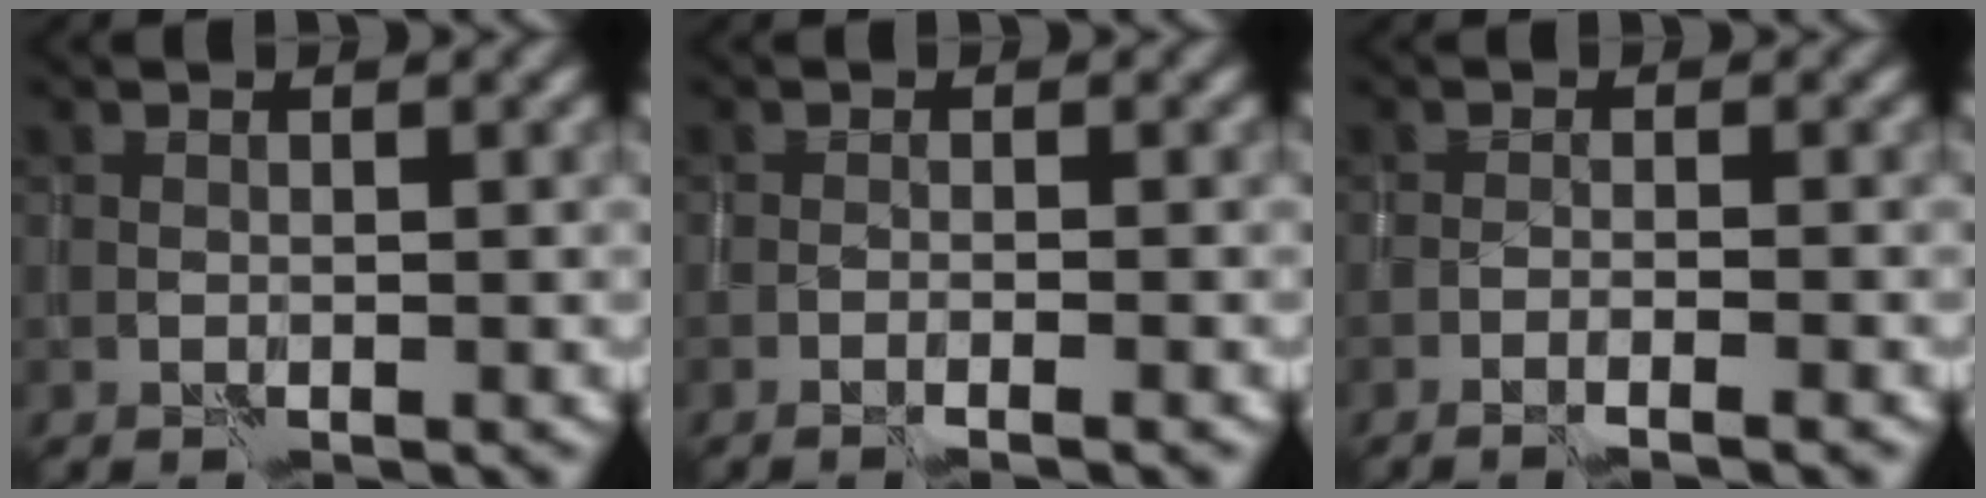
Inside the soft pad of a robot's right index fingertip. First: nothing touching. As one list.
[{"total": 1.7, "force": [-1.2, 0.2, 1.2], "torque": [-0.018, 0.005, -0.023]}, {"total": 2.4, "force": [-1.8, 0.2, 1.5], "torque": [-0.022, 0.006, -0.034]}]